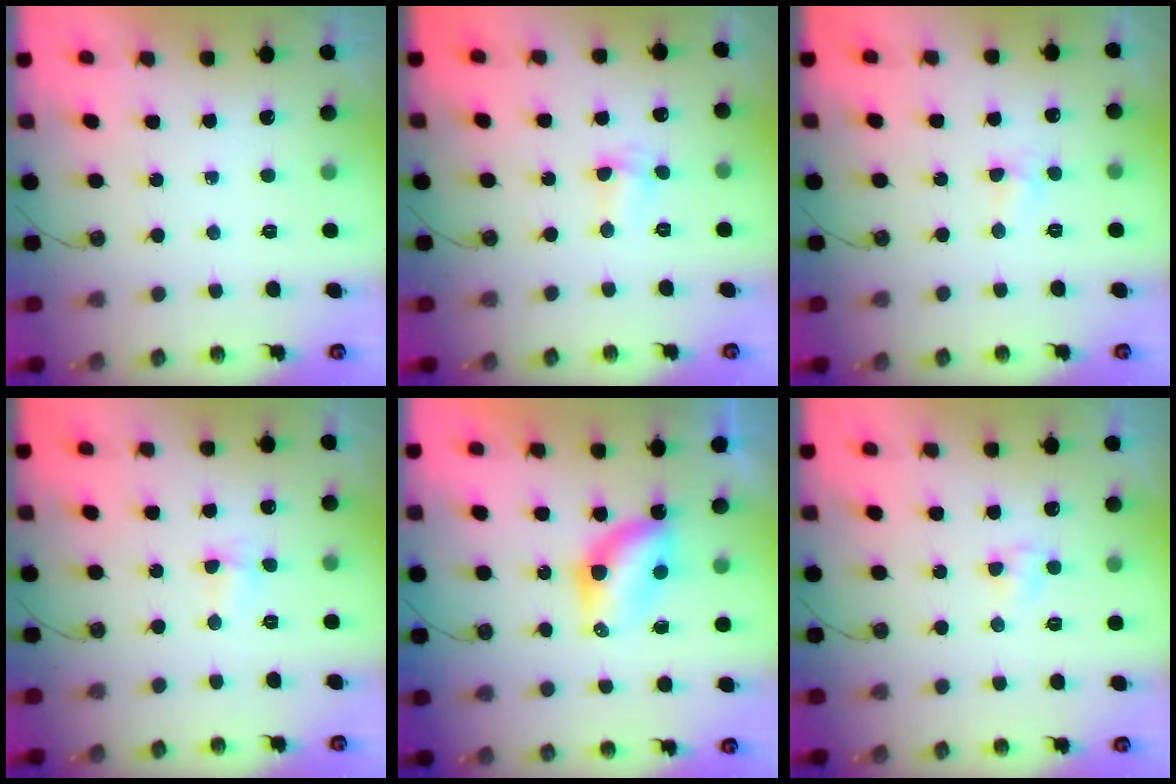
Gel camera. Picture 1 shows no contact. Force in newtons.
{"total": 3.0, "press": 2.9, "slide": 0.6}
{"total": 3.8, "press": 3.8, "slide": 0.6}
{"total": 4.5, "press": 3.2, "slide": 3.2}
{"total": 6.8, "press": 6.8, "slide": 0.3}
{"total": 2.8, "press": 2.8, "slide": 0.3}